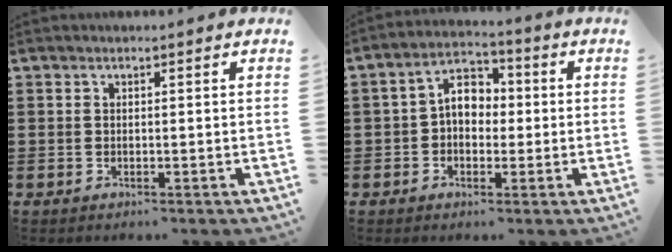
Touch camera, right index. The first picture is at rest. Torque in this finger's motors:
{"motor_torque": [1.70, 0.44, 0.81, 0.10]}